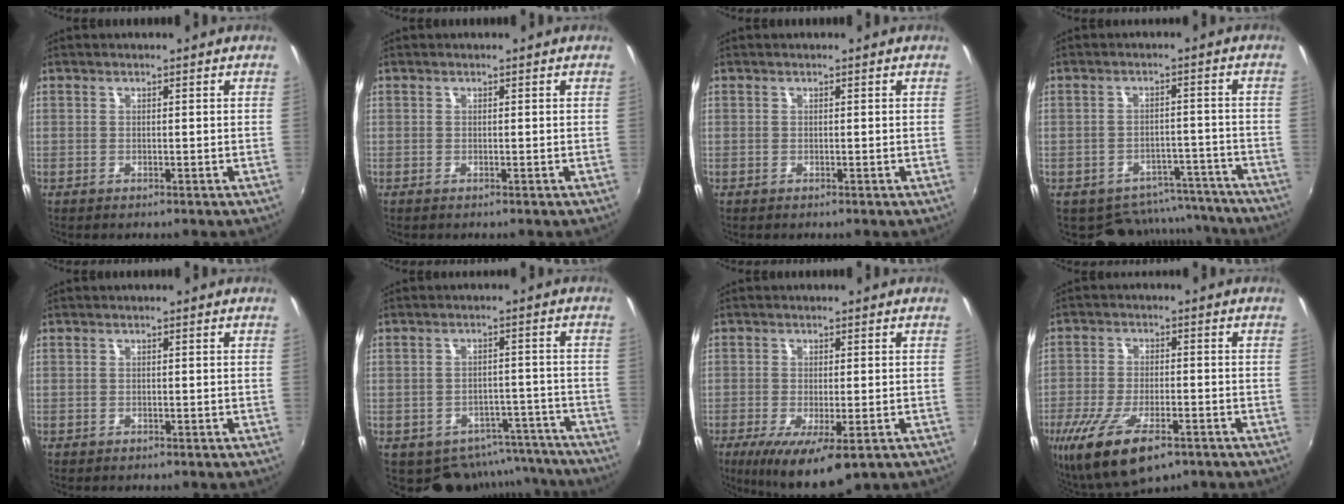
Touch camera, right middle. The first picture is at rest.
{"total": 0.0}
{"total": 0.0}
{"total": 11.9, "force": [-10.2, 5.8, 2.1], "torque": [-0.046, 0.027, -0.113]}
{"total": 0.0}
{"total": 12.2, "force": [-10.2, 6.2, 2.6], "torque": [-0.046, 0.020, -0.111]}
{"total": 9.5, "force": [-4.8, 2.8, 7.7], "torque": [-0.150, -0.039, -0.072]}
{"total": 14.3, "force": [-8.1, 5.6, 10.4], "torque": [-0.223, -0.049, -0.137]}